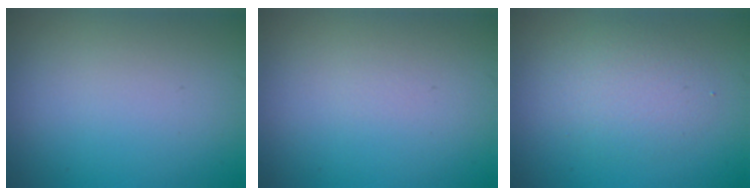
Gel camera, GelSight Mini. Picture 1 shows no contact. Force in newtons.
{"total": 0.0}
{"total": 2.9, "press": 2.9, "slide": 0.2}